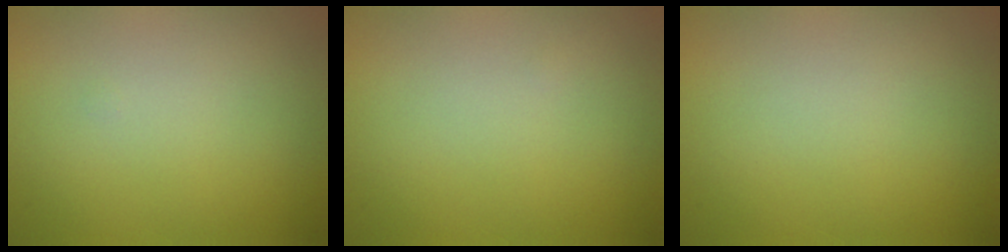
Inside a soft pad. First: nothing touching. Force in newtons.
{"total": 0.0}
{"total": 0.0}